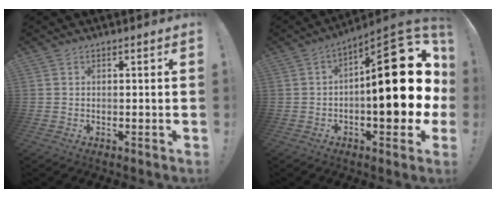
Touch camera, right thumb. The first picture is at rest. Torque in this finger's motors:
{"motor_torque": [1.59, 3.42, 1.70, -1.07, 0.53]}